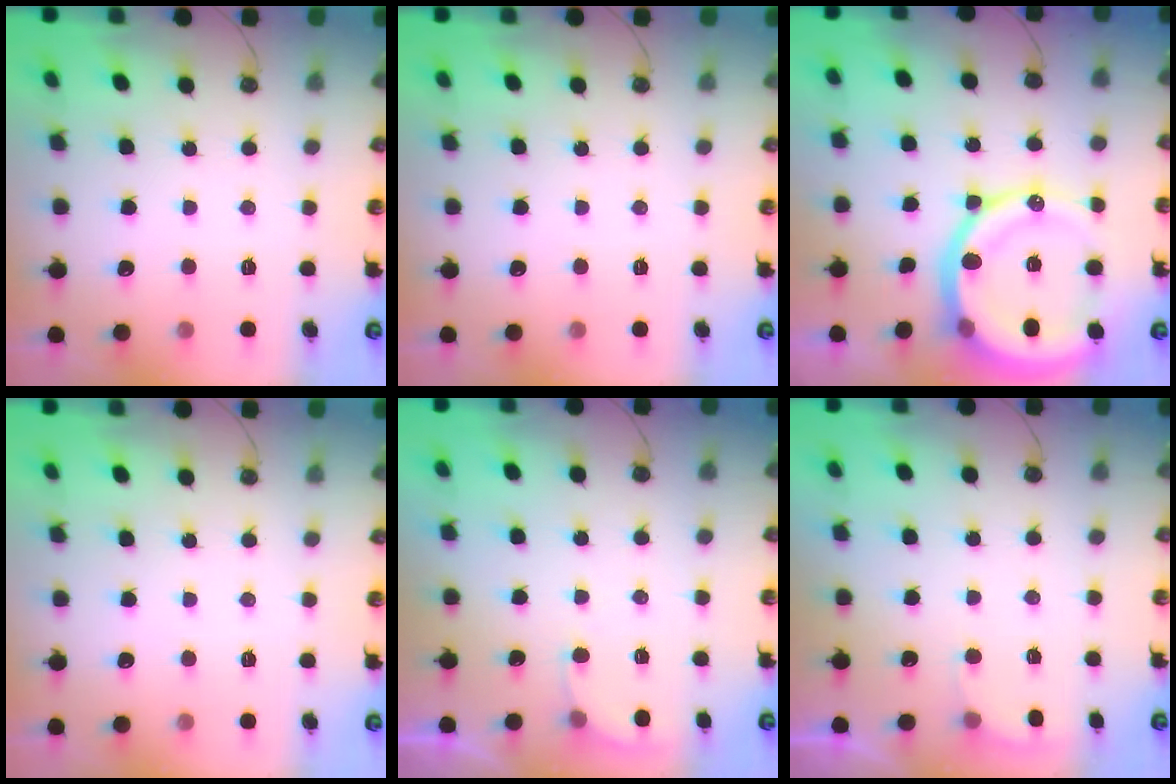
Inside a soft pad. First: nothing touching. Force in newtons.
{"total": 0.0}
{"total": 20.1, "press": 20.0, "slide": 2.5}
{"total": 0.0}
{"total": 2.7, "press": 2.7, "slide": 0.2}
{"total": 3.0, "press": 2.9, "slide": 0.8}